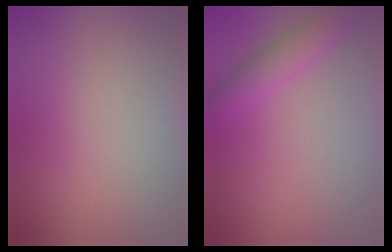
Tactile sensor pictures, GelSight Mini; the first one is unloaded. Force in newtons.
{"total": 2.8, "press": 2.8, "slide": 0.2}